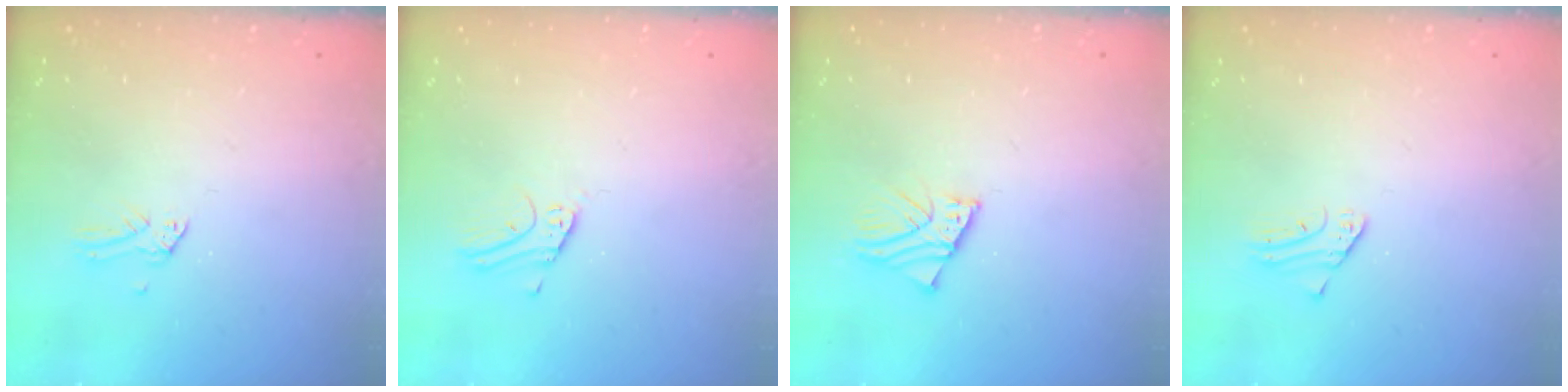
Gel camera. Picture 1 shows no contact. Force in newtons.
{"total": 4.3, "press": 4.3, "slide": 0.4}
{"total": 2.8, "press": 2.7, "slide": 0.3}
{"total": 1.8, "press": 1.8, "slide": 0.2}